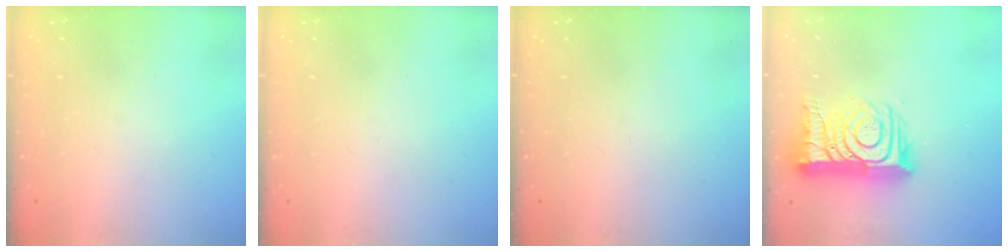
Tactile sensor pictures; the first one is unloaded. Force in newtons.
{"total": 1.8, "press": 1.8, "slide": 0.2}
{"total": 0.0}
{"total": 17.6, "press": 17.5, "slide": 1.6}